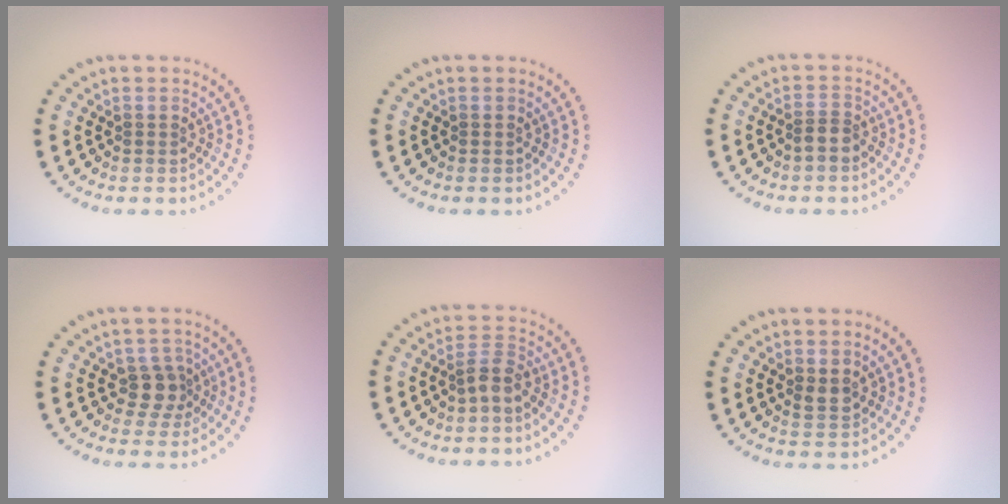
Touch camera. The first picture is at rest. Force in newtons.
{"total": 0.0}
{"total": 1.6, "press": 1.2, "slide": 1.0}
{"total": 2.5, "press": 1.9, "slide": 1.6}
{"total": 2.1, "press": 1.7, "slide": 1.2}
{"total": 1.3, "press": 1.3, "slide": 0.4}